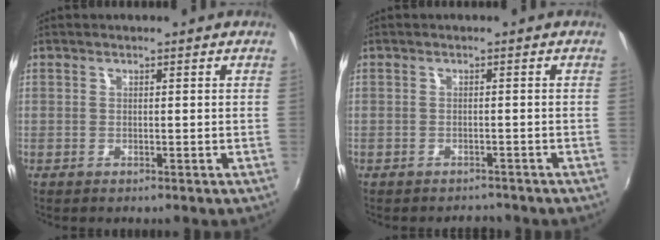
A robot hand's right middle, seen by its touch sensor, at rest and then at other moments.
{"total": 2.6, "force": [-2.4, 1.1, 0.2], "torque": [-0.010, -0.002, -0.034]}